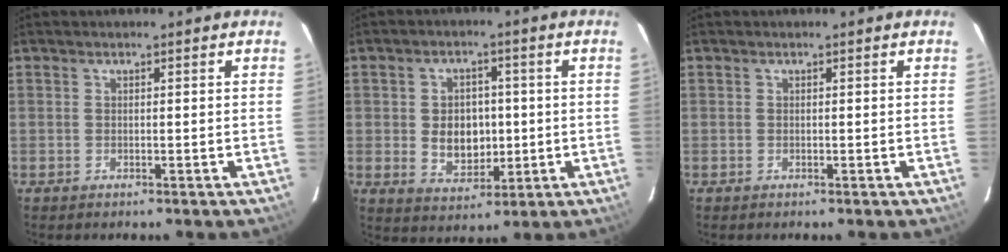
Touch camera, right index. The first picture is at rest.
{"total": 7.8, "force": [-0.2, 6.0, 5.0], "torque": [-0.095, 0.003, 0.012]}
{"total": 0.0}